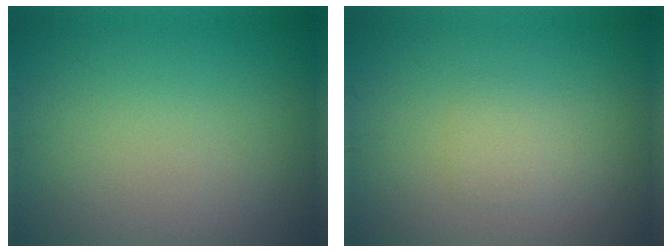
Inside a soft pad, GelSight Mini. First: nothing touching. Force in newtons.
{"total": 1.4, "press": 1.4, "slide": 0.1}